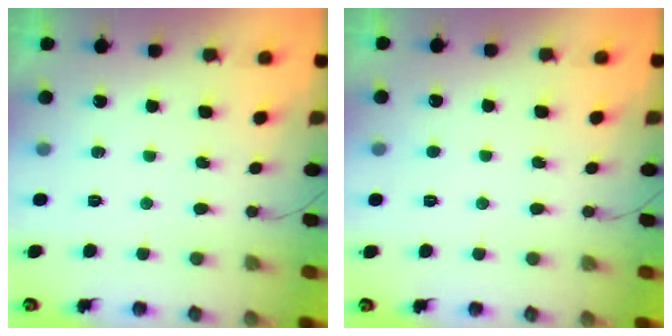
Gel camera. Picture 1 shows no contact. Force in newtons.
{"total": 2.7, "press": 2.7, "slide": 0.3}